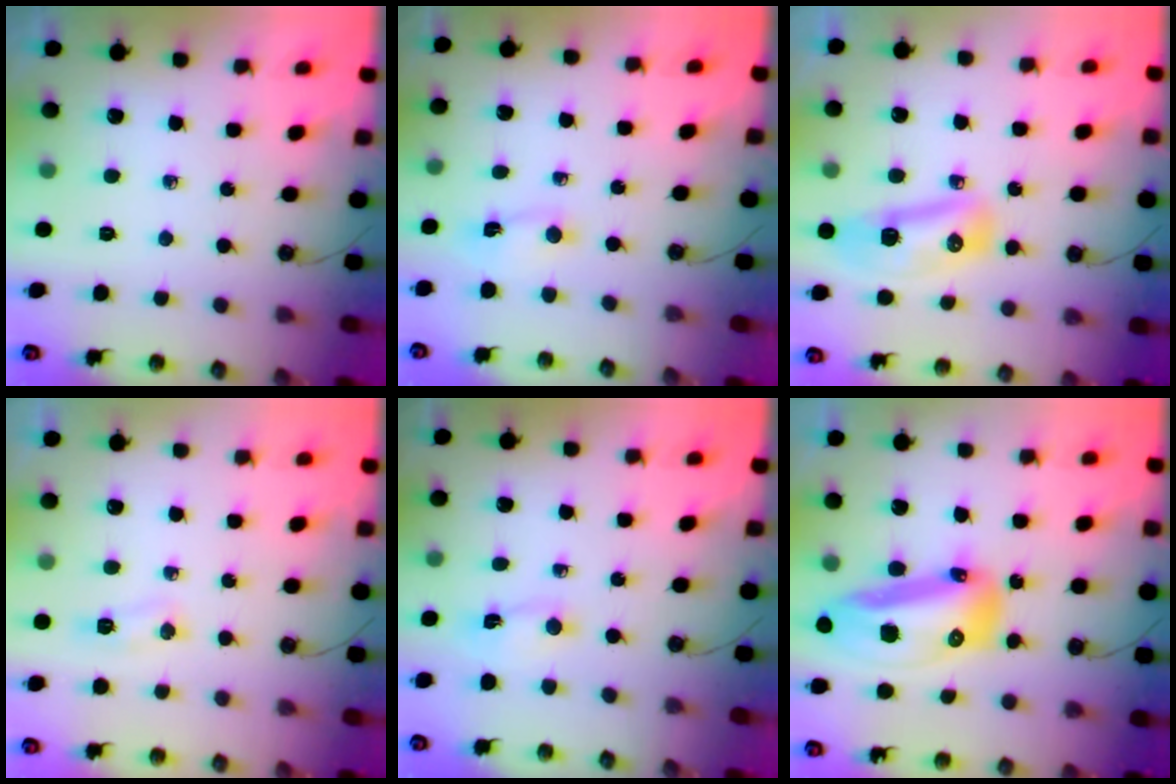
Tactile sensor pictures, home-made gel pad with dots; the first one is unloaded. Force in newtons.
{"total": 1.1, "press": 1.0, "slide": 0.4}
{"total": 12.4, "press": 11.5, "slide": 4.7}
{"total": 4.7, "press": 4.5, "slide": 1.5}
{"total": 1.0, "press": 1.0, "slide": 0.4}
{"total": 18.9, "press": 18.8, "slide": 2.3}